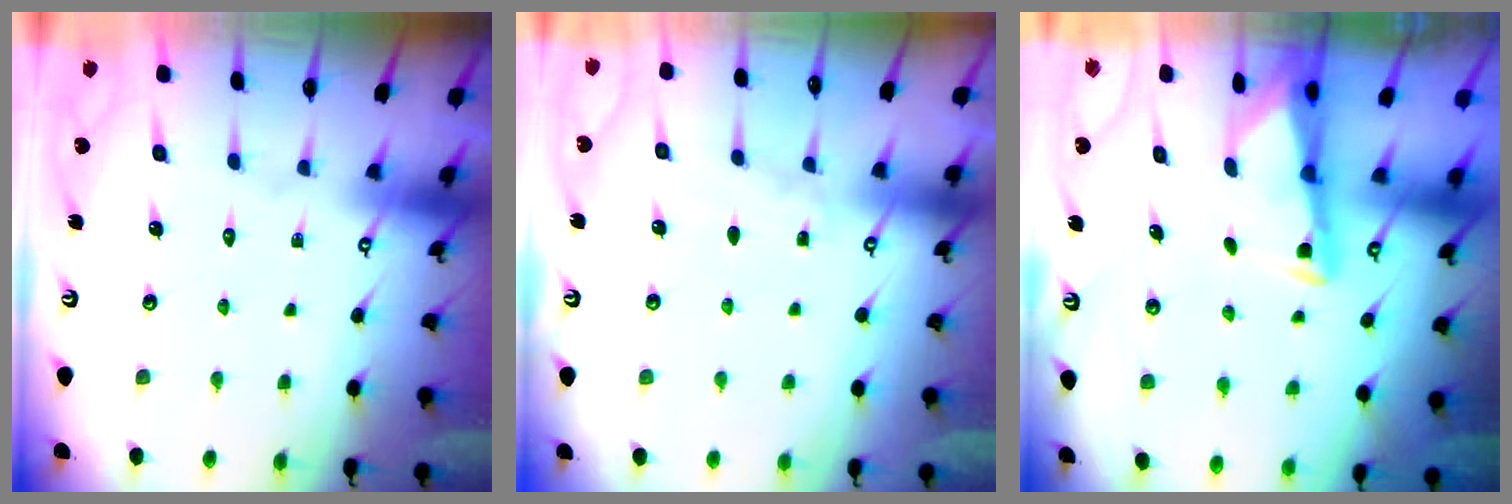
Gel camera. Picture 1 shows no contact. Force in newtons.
{"total": 2.8, "press": 2.8, "slide": 0.4}
{"total": 3.0, "press": 3.0, "slide": 0.3}